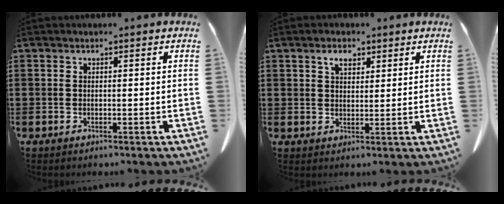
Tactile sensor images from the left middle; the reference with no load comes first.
{"total": 2.9, "force": [2.0, 1.5, 1.5], "torque": [-0.026, 0.002, 0.034]}